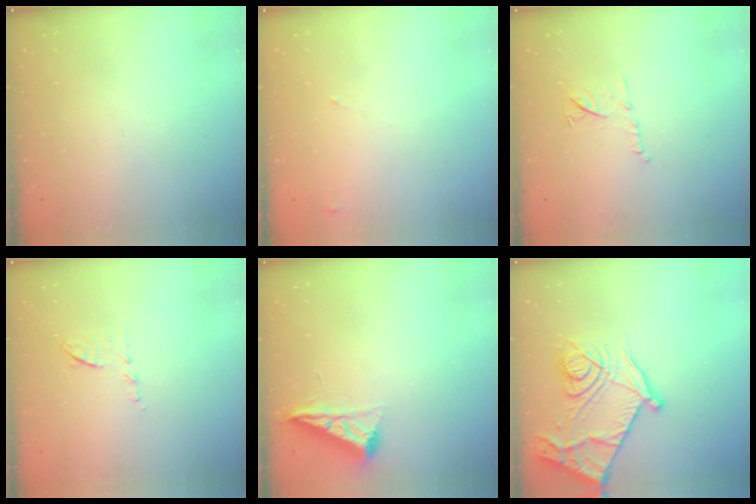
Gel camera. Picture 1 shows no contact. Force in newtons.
{"total": 8.1, "press": 8.1, "slide": 0.6}
{"total": 9.1, "press": 9.1, "slide": 0.2}
{"total": 6.8, "press": 6.8, "slide": 0.9}
{"total": 6.5, "press": 6.4, "slide": 0.9}
{"total": 22.3, "press": 22.3, "slide": 0.4}